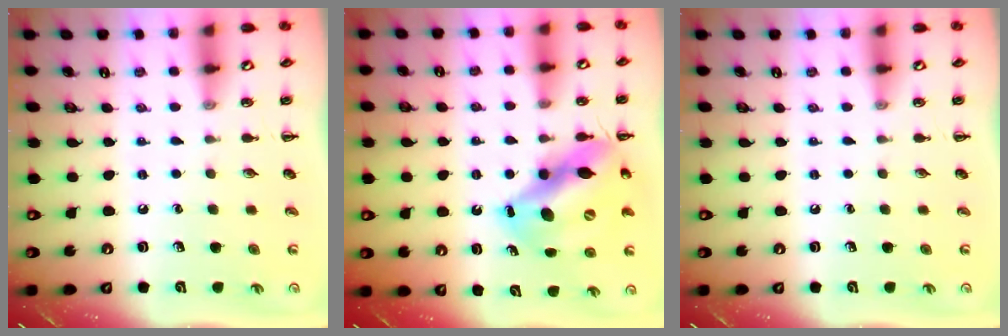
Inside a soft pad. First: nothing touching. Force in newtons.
{"total": 14.5, "press": 14.0, "slide": 4.0}
{"total": 0.0}